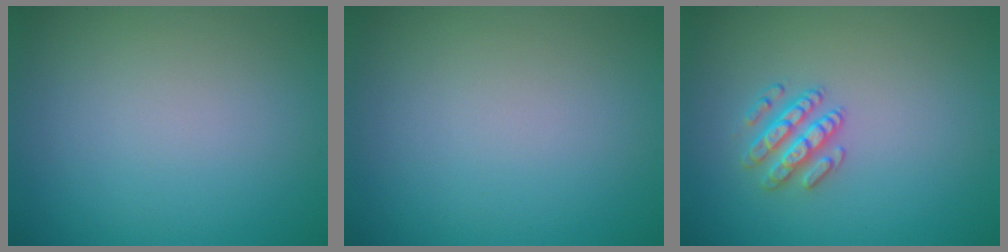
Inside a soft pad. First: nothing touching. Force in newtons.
{"total": 0.0}
{"total": 2.5, "press": 2.4, "slide": 0.5}